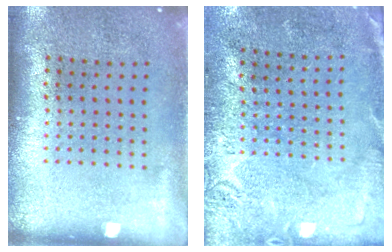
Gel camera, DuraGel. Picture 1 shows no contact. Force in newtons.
{"total": 2.7, "press": 2.6, "slide": 0.9}